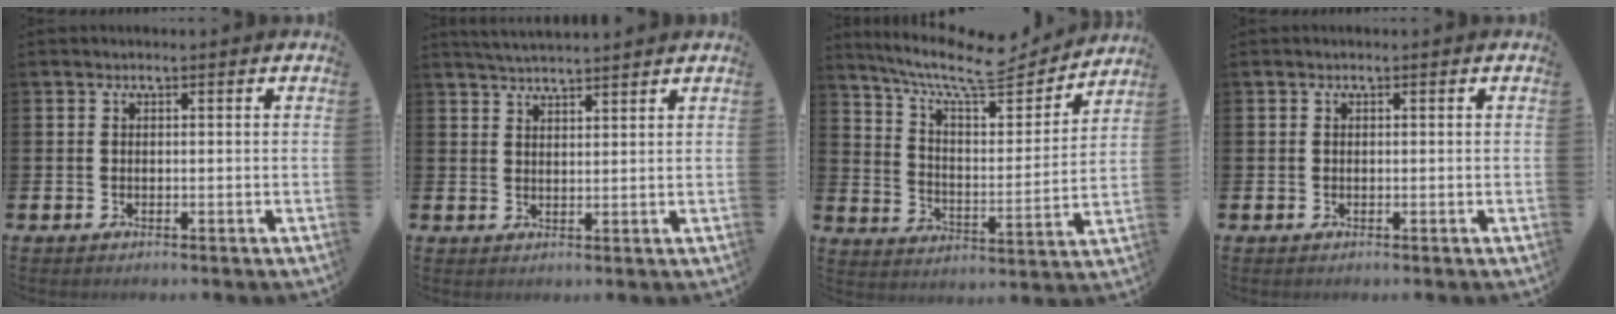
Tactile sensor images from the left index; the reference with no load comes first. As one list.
[{"total": 3.3, "force": [3.3, -0.1, 0.3], "torque": [-0.011, -0.013, 0.060]}, {"total": 10.2, "force": [8.6, 2.8, 4.7], "torque": [-0.105, -0.061, 0.142]}, {"total": 0.0}]